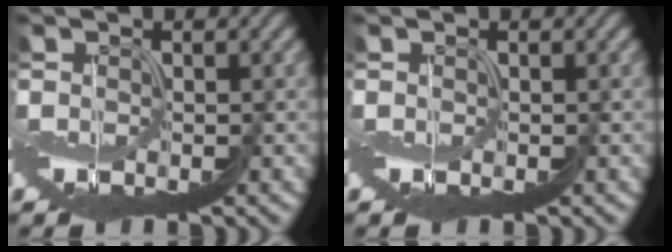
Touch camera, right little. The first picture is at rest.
{"total": 0.0}